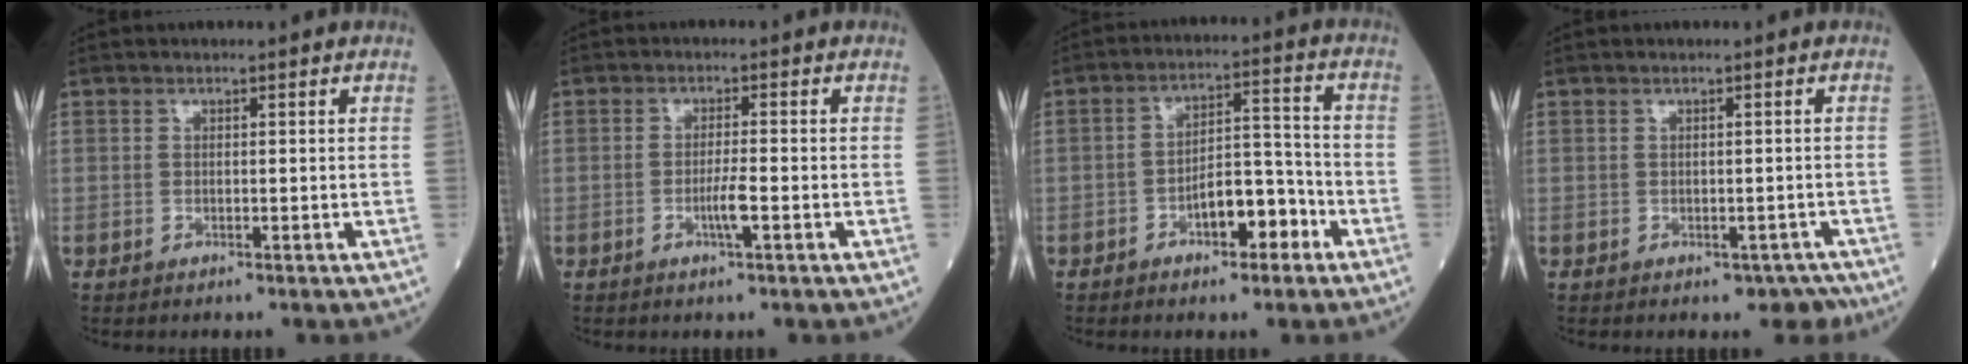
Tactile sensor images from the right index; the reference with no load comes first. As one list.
[{"total": 2.8, "force": [-1.1, -0.1, 2.5], "torque": [-0.049, -0.002, -0.023]}, {"total": 7.3, "force": [-3.7, 2.8, 5.7], "torque": [-0.088, 0.024, -0.059]}, {"total": 2.1, "force": [-1.3, 1.4, 0.8], "torque": [-0.002, 0.004, -0.009]}]